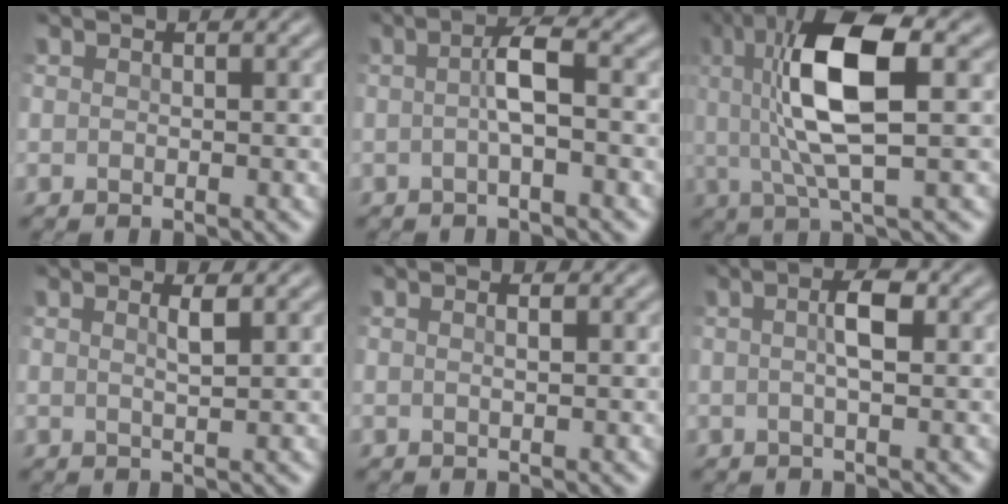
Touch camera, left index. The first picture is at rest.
{"total": 2.9, "force": [-0.2, 0.6, 2.8], "torque": [-0.059, 0.007, -0.007]}
{"total": 9.2, "force": [1.7, 2.7, 8.6], "torque": [-0.168, 0.012, 0.027]}
{"total": 1.3, "force": [0.6, -0.1, 1.1], "torque": [-0.026, 0.001, 0.015]}
{"total": 0.9, "force": [0.1, 0.3, 0.9], "torque": [-0.010, 0.000, 0.007]}
{"total": 2.8, "force": [0.4, 0.6, 2.7], "torque": [-0.055, 0.007, 0.005]}